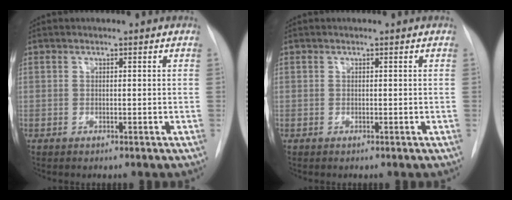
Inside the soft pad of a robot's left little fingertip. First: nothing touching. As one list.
[{"total": 0.0}]